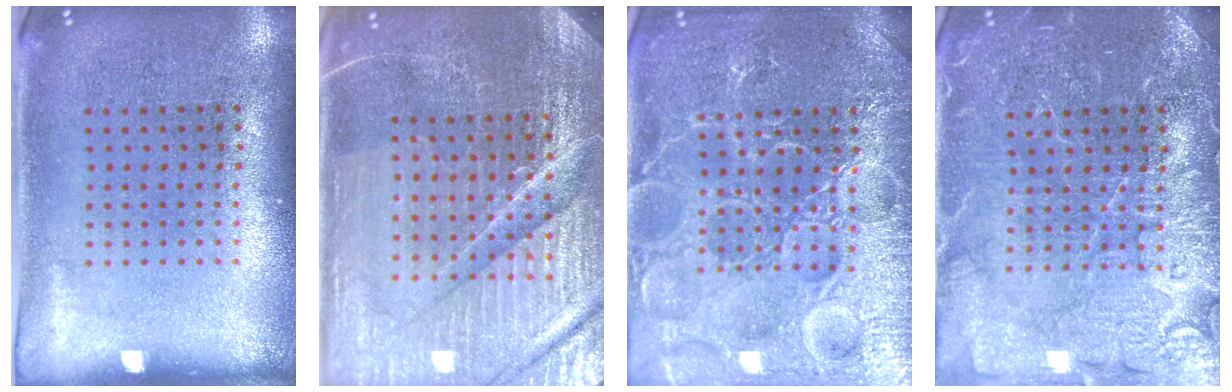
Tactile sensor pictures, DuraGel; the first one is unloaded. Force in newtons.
{"total": 5.7, "press": 5.2, "slide": 2.3}
{"total": 7.5, "press": 7.4, "slide": 1.0}
{"total": 4.5, "press": 4.4, "slide": 0.6}